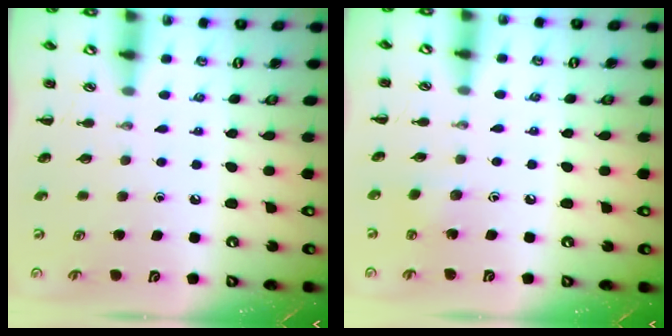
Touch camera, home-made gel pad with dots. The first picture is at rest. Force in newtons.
{"total": 3.5, "press": 3.3, "slide": 1.0}